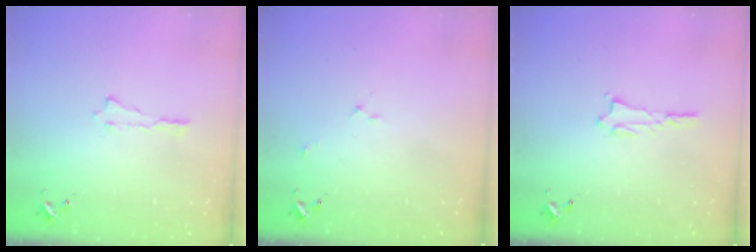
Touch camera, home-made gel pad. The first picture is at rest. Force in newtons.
{"total": 2.2, "press": 2.2, "slide": 0.2}
{"total": 0.9, "press": 0.9, "slide": 0.2}